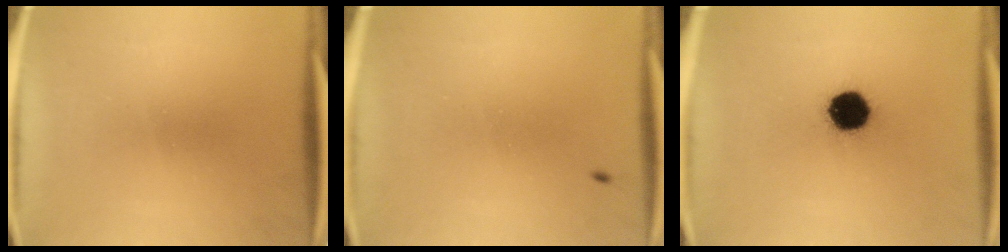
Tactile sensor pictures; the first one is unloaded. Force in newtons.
{"total": 0.8}
{"total": 11.5}